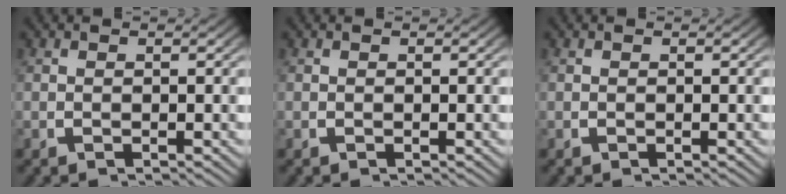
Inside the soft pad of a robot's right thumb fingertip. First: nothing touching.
{"total": 0.0}
{"total": 0.0}